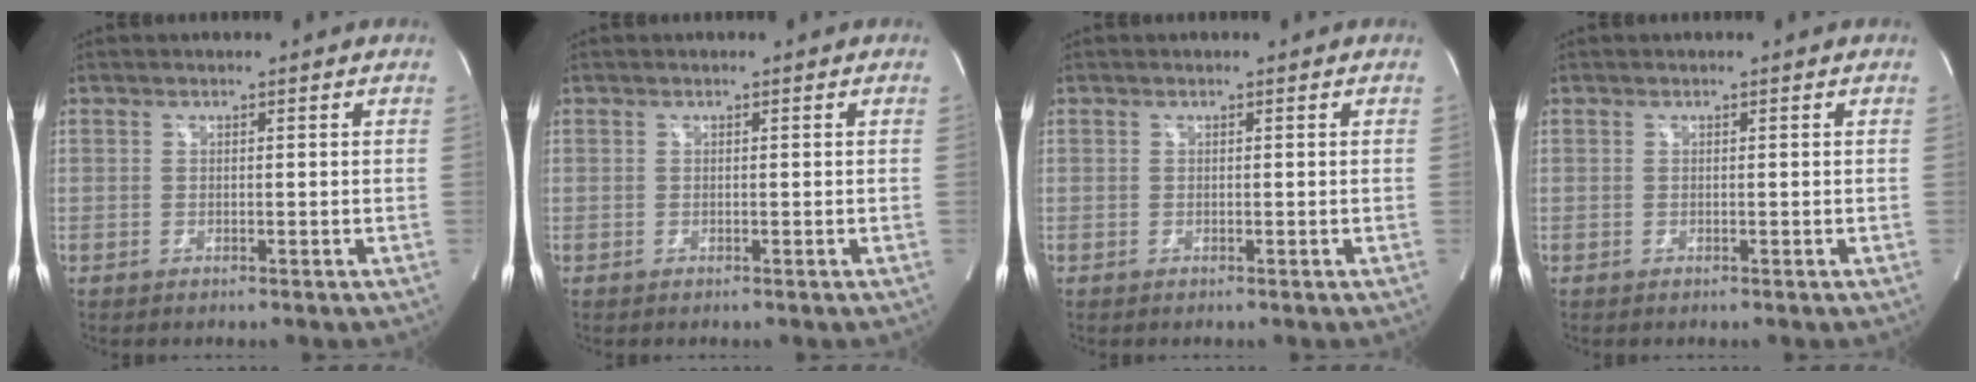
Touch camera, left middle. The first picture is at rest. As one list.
[{"total": 0.0}, {"total": 0.0}, {"total": 0.0}]